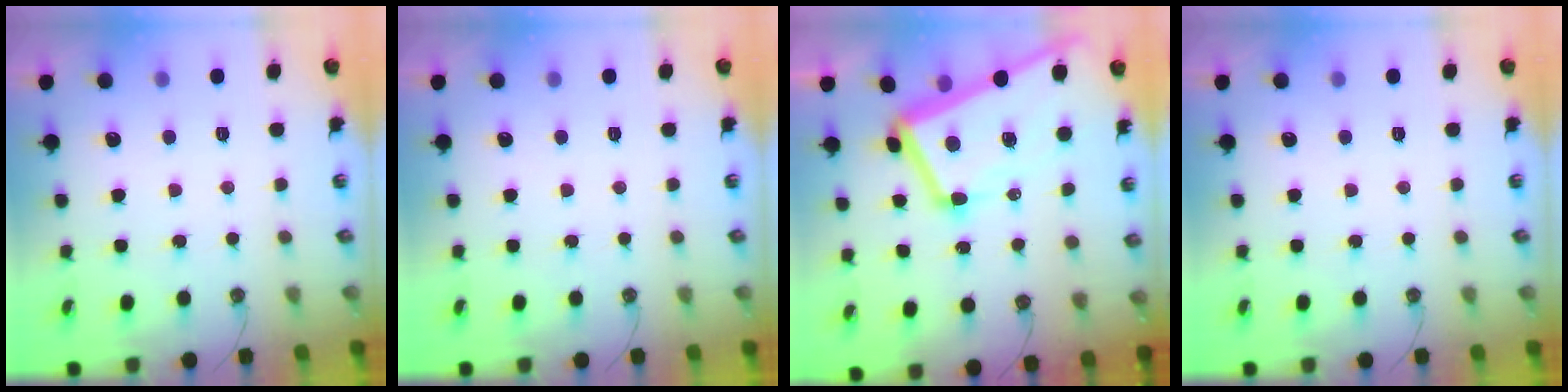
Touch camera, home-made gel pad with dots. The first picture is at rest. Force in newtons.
{"total": 0.0}
{"total": 10.0, "press": 9.8, "slide": 1.9}
{"total": 0.0}